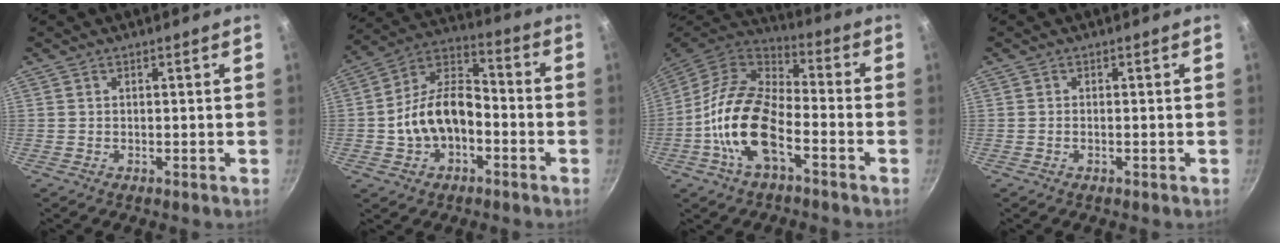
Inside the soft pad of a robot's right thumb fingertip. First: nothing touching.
{"total": 14.2, "force": [-3.2, 9.3, 10.2], "torque": [-0.160, 0.050, -0.067]}
{"total": 17.3, "force": [-5.7, 8.8, 13.8], "torque": [-0.251, 0.042, -0.121]}
{"total": 0.6, "force": [-0.3, 0.2, 0.5], "torque": [-0.013, 0.005, -0.008]}